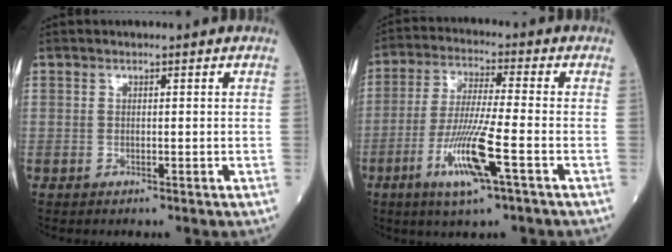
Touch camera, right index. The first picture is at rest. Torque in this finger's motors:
{"motor_torque": [0.20, -0.23, 0.21, 0.15]}